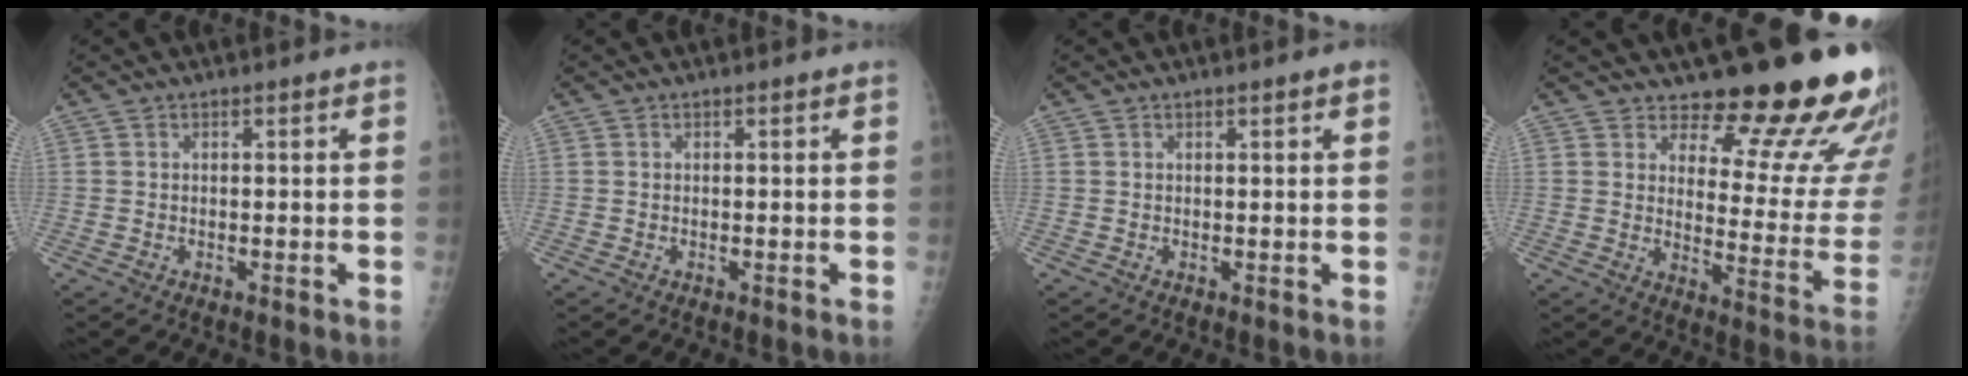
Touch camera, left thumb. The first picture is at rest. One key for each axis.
{"total": 0.0}
{"total": 1.3, "fx": 0.8, "fy": 0.1, "fz": 1.0, "tx": -0.015, "ty": -0.001, "tz": 0.009}
{"total": 19.8, "fx": 15.5, "fy": 6.0, "fz": 10.8, "tx": -0.094, "ty": -0.129, "tz": 0.197}